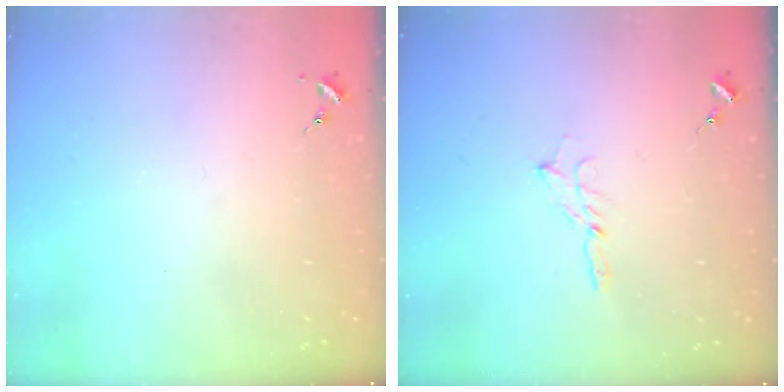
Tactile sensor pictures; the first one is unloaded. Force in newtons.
{"total": 2.3, "press": 2.3, "slide": 0.2}